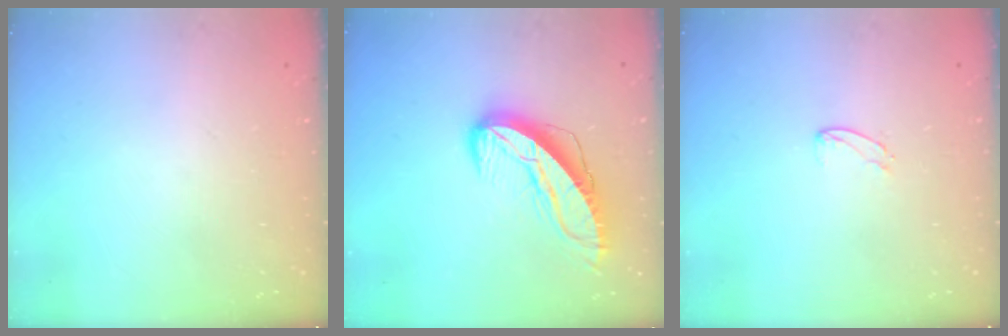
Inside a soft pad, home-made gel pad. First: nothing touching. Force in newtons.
{"total": 11.8, "press": 11.7, "slide": 1.2}
{"total": 3.7, "press": 3.7, "slide": 0.3}